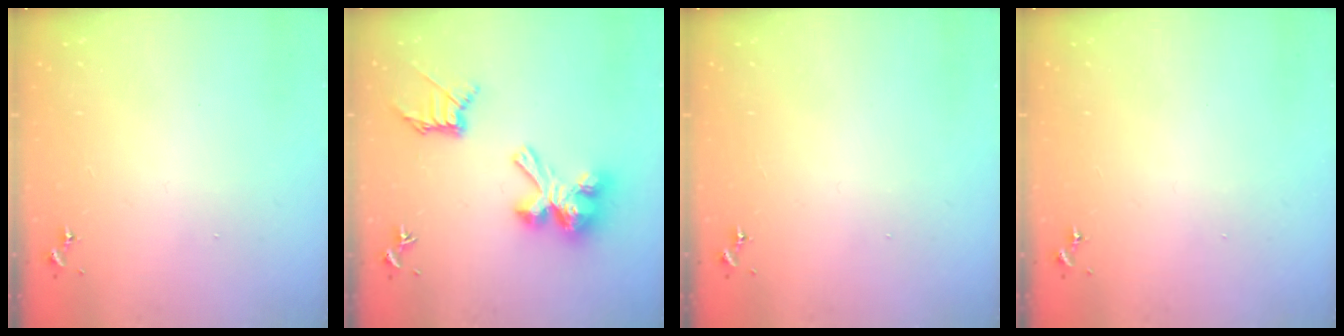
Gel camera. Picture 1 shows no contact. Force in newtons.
{"total": 17.8, "press": 17.8, "slide": 1.1}
{"total": 0.0}
{"total": 0.0}